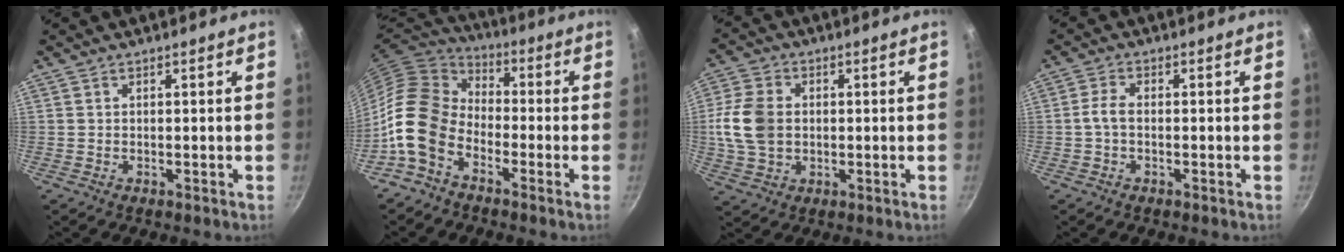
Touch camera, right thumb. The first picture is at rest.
{"total": 13.6, "force": [-5.5, 9.2, 8.4], "torque": [-0.139, 0.052, -0.134]}
{"total": 10.2, "force": [0.3, 7.4, 6.9], "torque": [-0.130, 0.008, 0.000]}
{"total": 3.0, "force": [-0.6, 1.2, 2.7], "torque": [-0.069, 0.012, -0.016]}